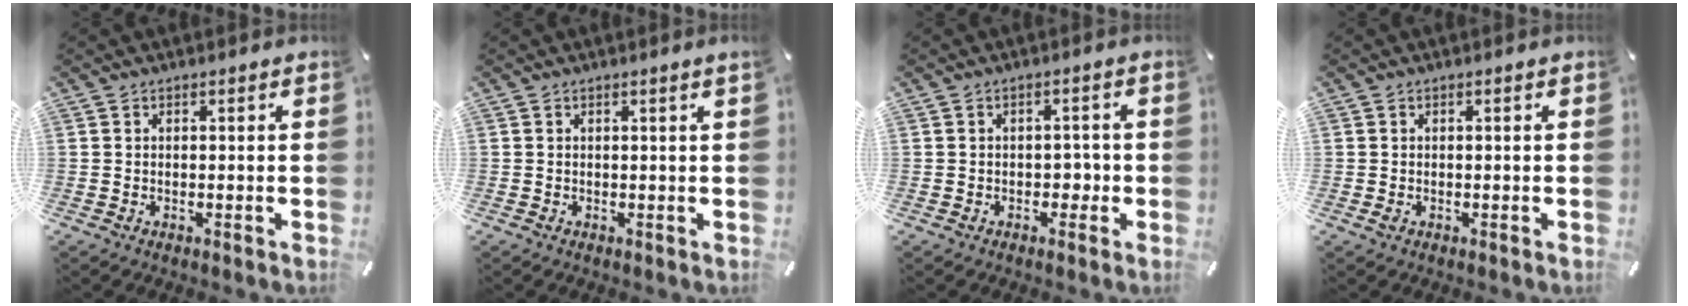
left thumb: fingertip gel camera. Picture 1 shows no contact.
{"total": 0.5, "force": [0.2, -0.1, 0.5], "torque": [-0.006, -0.002, 0.003]}
{"total": 2.8, "force": [-0.8, 2.2, 1.6], "torque": [-0.022, 0.001, -0.018]}
{"total": 0.6, "force": [-0.2, 0.6, 0.0], "torque": [0.001, 0.002, -0.004]}